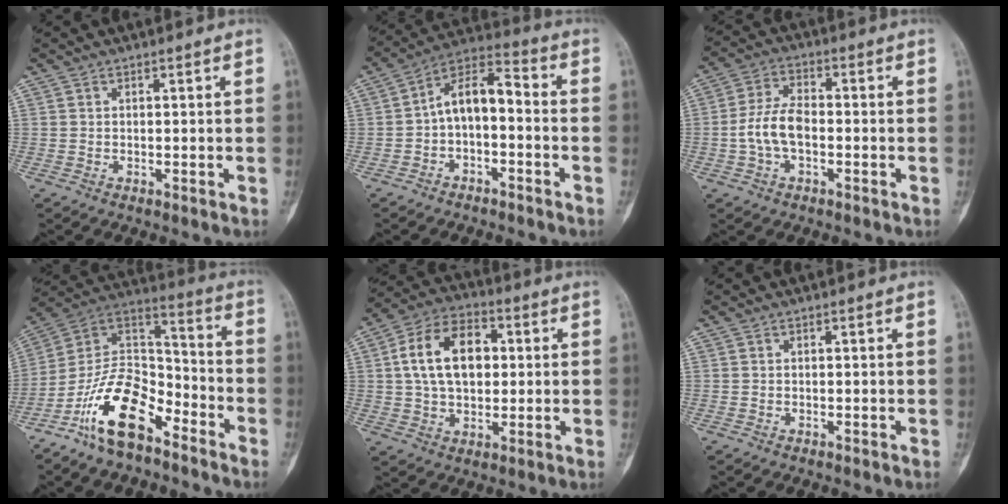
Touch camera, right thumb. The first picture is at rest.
{"total": 9.5, "force": [-1.8, 5.2, 7.8], "torque": [-0.121, 0.054, -0.043]}
{"total": 7.8, "force": [-1.5, 4.3, 6.3], "torque": [-0.131, 0.024, -0.034]}
{"total": 16.5, "force": [-10.1, 7.8, 10.5], "torque": [-0.180, 0.084, -0.195]}
{"total": 14.3, "force": [2.2, 9.3, 10.7], "torque": [-0.162, 0.017, 0.032]}
{"total": 0.0}